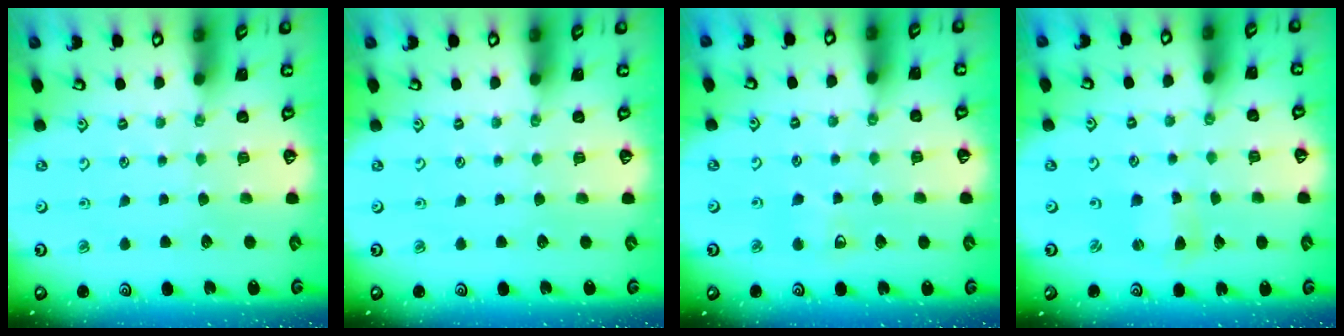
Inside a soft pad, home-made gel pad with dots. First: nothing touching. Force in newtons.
{"total": 0.0}
{"total": 4.5, "press": 4.4, "slide": 0.7}
{"total": 2.2, "press": 2.2, "slide": 0.3}